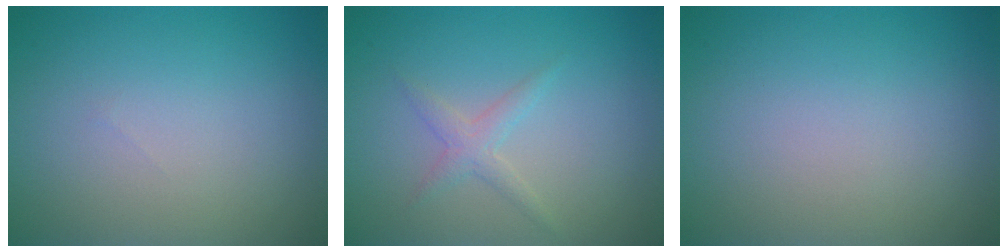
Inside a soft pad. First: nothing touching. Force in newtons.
{"total": 1.5, "press": 1.5, "slide": 0.1}
{"total": 0.0}